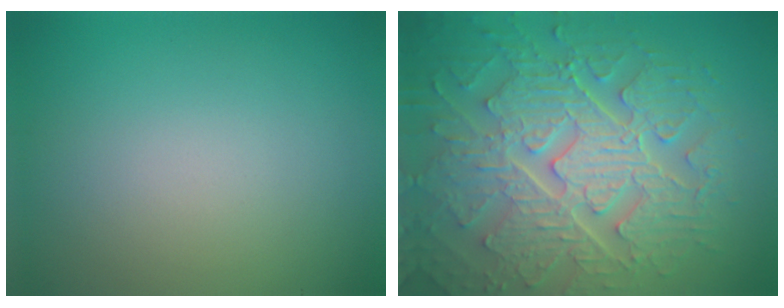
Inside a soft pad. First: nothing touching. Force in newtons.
{"total": 9.3, "press": 6.9, "slide": 6.3}